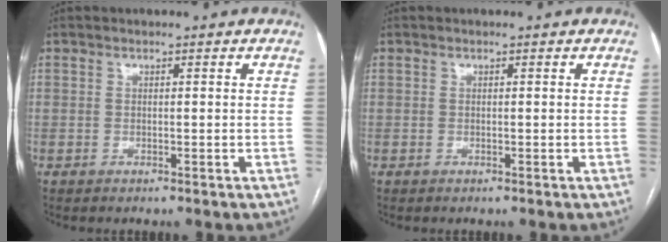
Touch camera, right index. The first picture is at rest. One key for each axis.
{"total": 0.0}